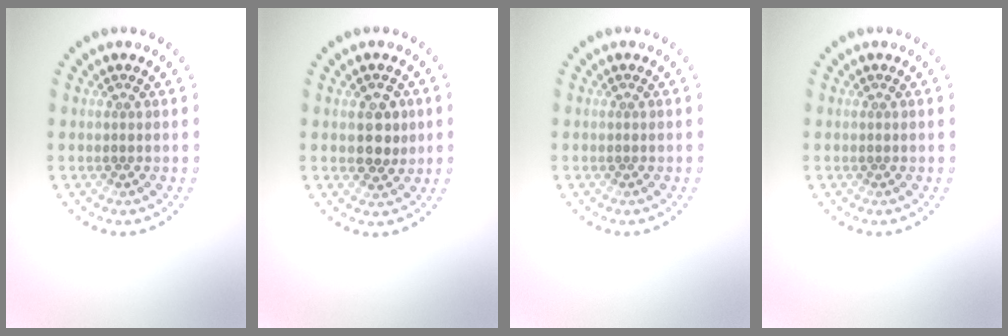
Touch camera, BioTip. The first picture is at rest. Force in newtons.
{"total": 2.6, "press": 2.5, "slide": 0.6}
{"total": 0.0}
{"total": 0.0}